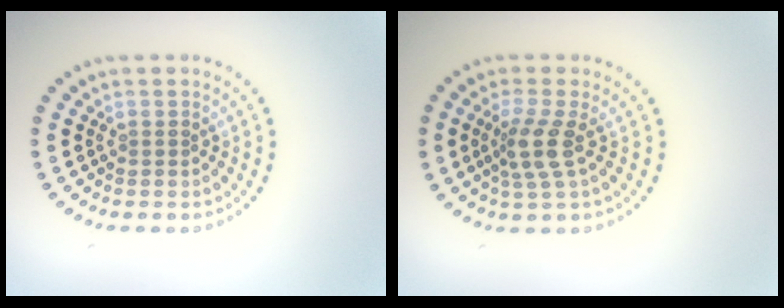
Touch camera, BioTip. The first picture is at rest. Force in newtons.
{"total": 2.9, "press": 2.4, "slide": 1.7}